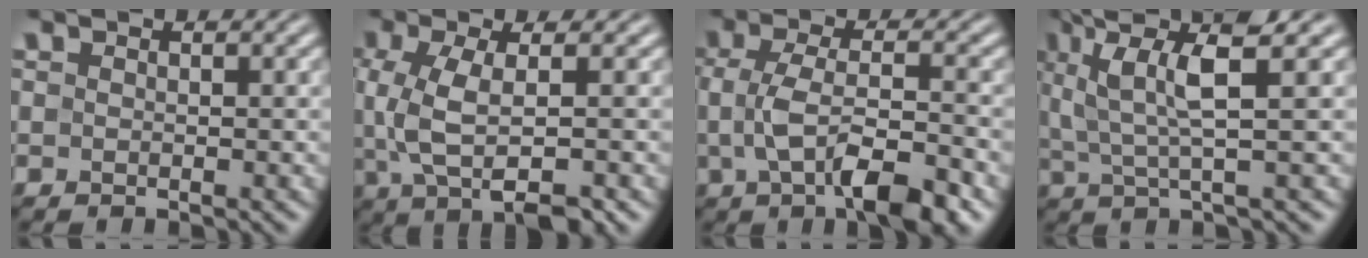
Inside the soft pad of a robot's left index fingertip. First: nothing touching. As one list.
[{"total": 5.9, "force": [-0.5, 2.2, 5.4], "torque": [-0.115, -0.003, -0.007]}, {"total": 7.1, "force": [-2.2, 2.4, 6.2], "torque": [-0.121, -0.003, -0.039]}, {"total": 5.9, "force": [2.4, 1.0, 5.3], "torque": [-0.109, 0.006, 0.044]}]